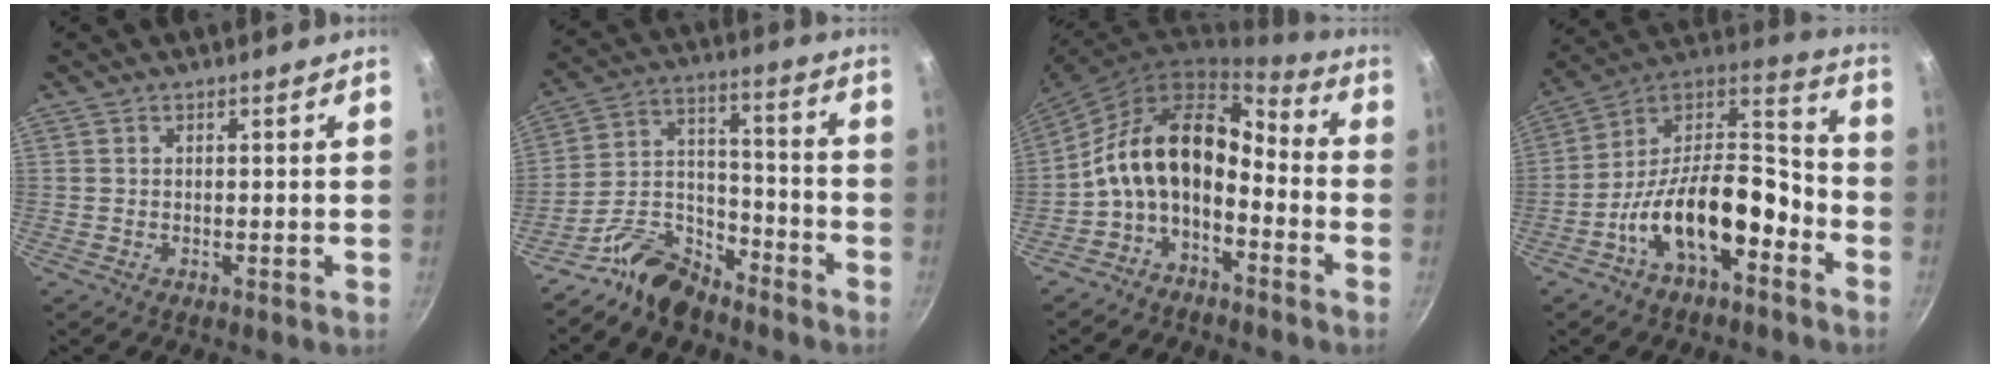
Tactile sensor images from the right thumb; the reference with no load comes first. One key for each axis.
{"total": 11.6, "fx": -9.2, "fy": 5.6, "fz": 4.3, "tx": -0.056, "ty": 0.100, "tz": -0.179}
{"total": 14.5, "fx": -4.1, "fy": 8.8, "fz": 10.7, "tx": -0.172, "ty": 0.078, "tz": -0.092}
{"total": 19.4, "fx": -8.3, "fy": 9.4, "fz": 14.8, "tx": -0.216, "ty": 0.076, "tz": -0.156}